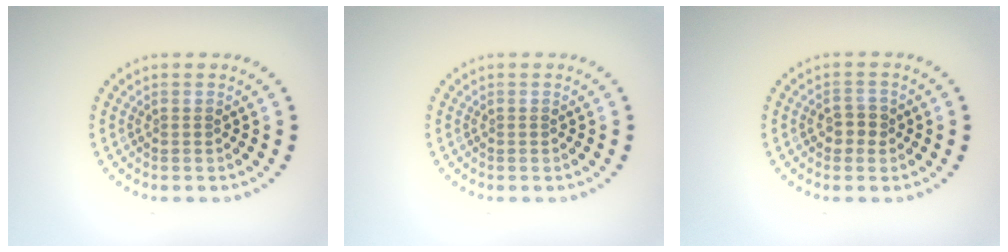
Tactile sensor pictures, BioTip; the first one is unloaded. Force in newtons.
{"total": 0.0}
{"total": 1.9, "press": 1.8, "slide": 0.5}